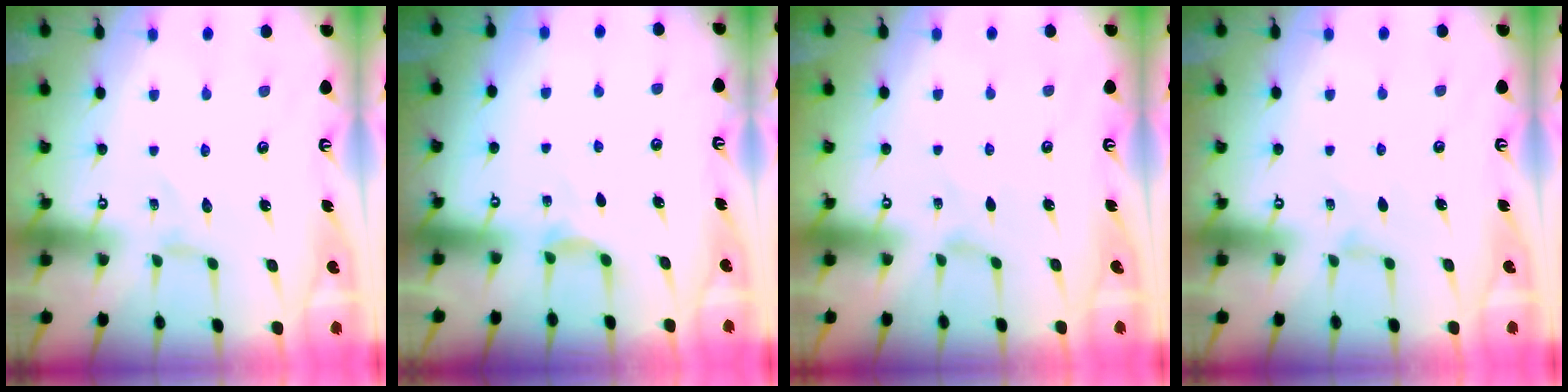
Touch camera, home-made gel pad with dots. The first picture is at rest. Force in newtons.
{"total": 2.6, "press": 2.5, "slide": 0.4}
{"total": 0.0}
{"total": 1.4, "press": 1.3, "slide": 0.3}